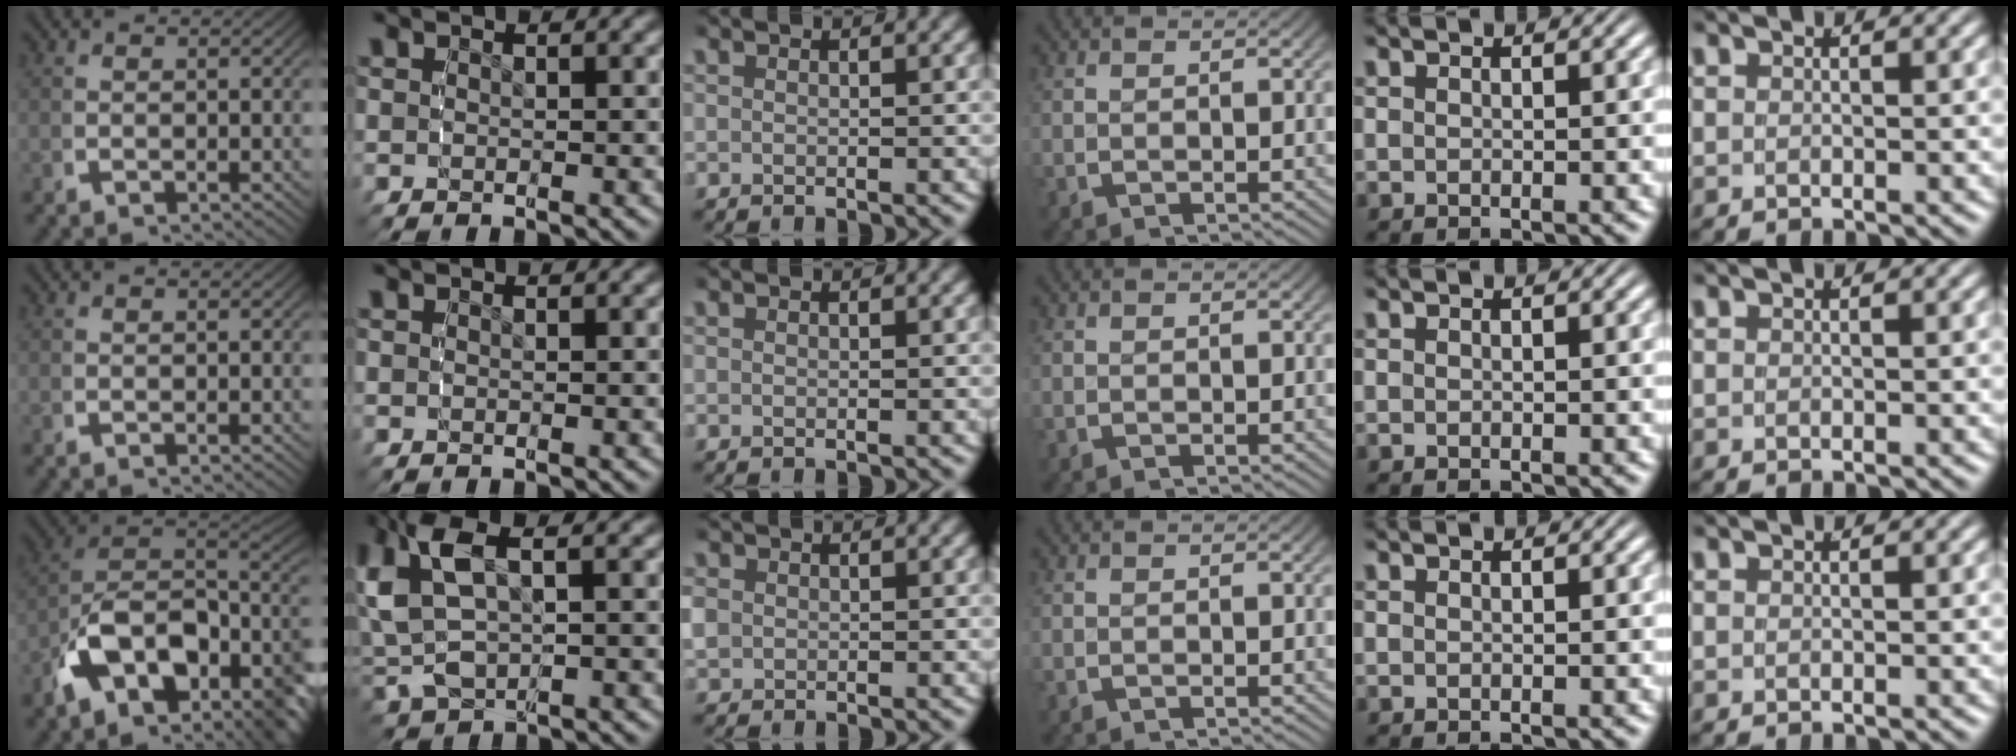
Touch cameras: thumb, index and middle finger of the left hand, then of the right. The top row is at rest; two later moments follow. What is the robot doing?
{"motion": "grasp_and_lifting", "object": "ethernet cable"}